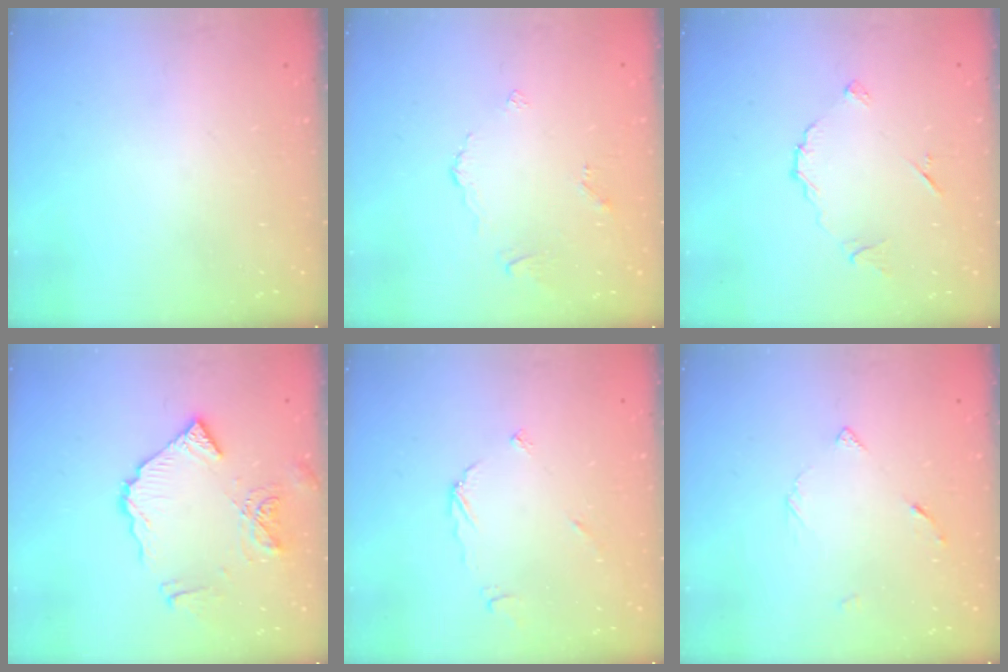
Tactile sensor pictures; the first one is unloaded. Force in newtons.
{"total": 2.4, "press": 2.4, "slide": 0.5}
{"total": 6.7, "press": 6.7, "slide": 0.2}
{"total": 11.7, "press": 11.6, "slide": 1.2}
{"total": 3.4, "press": 3.4, "slide": 0.3}
{"total": 3.3, "press": 3.3, "slide": 0.5}